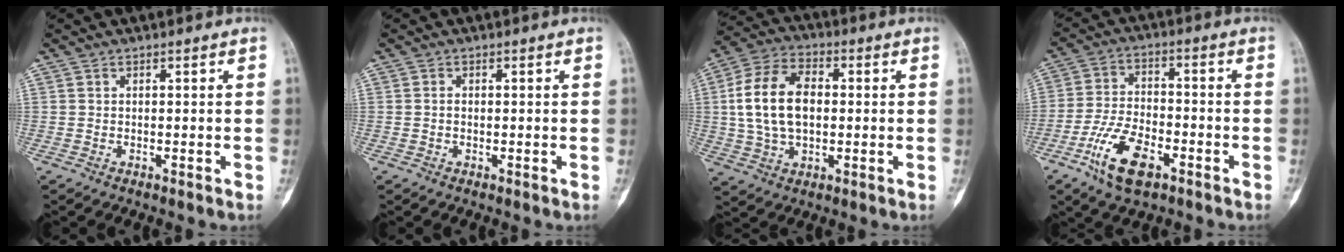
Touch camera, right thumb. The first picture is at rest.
{"total": 0.5, "force": [-0.1, 0.4, 0.4], "torque": [-0.008, 0.001, -0.003]}
{"total": 14.1, "force": [0.9, 8.7, 11.0], "torque": [-0.202, 0.019, 0.015]}
{"total": 11.3, "force": [-5.9, 5.3, 8.1], "torque": [-0.151, 0.020, -0.109]}